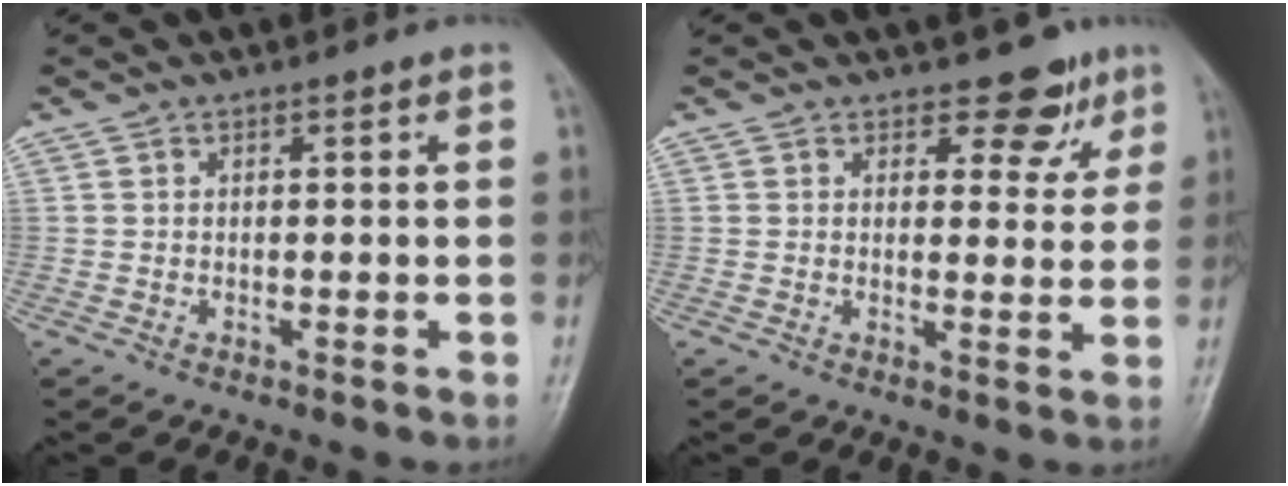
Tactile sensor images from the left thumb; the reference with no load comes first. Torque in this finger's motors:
{"motor_torque": [0.01, 0.08, -0.06, -0.29, 0.04]}